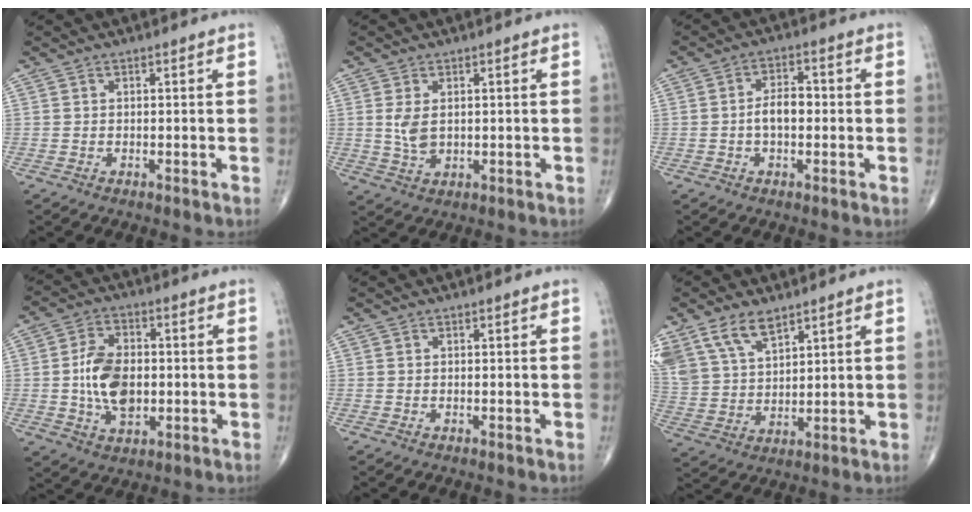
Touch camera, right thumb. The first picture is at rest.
{"total": 4.2, "force": [0.7, 2.5, 3.3], "torque": [-0.067, -0.008, 0.019]}
{"total": 5.0, "force": [-0.6, 2.8, 4.1], "torque": [-0.065, 0.017, -0.016]}
{"total": 11.0, "force": [-0.5, 6.9, 8.5], "torque": [-0.136, 0.006, -0.008]}
{"total": 0.0}
{"total": 12.4, "force": [8.1, 6.5, 6.9], "torque": [-0.128, -0.018, 0.171]}